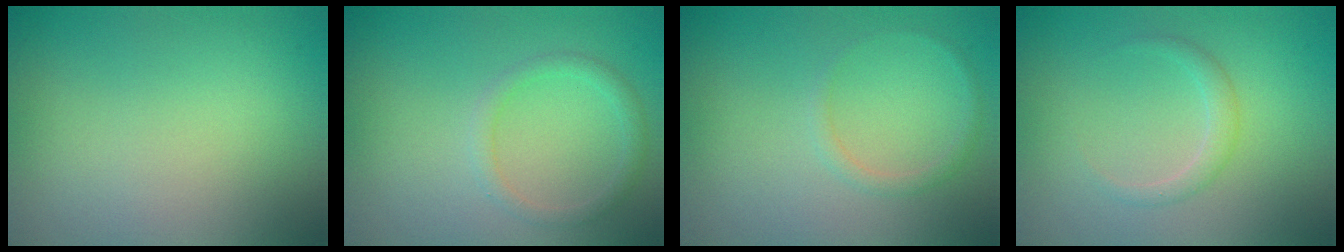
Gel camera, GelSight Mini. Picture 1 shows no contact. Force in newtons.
{"total": 1.5, "press": 1.5, "slide": 0.1}
{"total": 0.9, "press": 0.9, "slide": 0.1}
{"total": 1.4, "press": 1.4, "slide": 0.1}